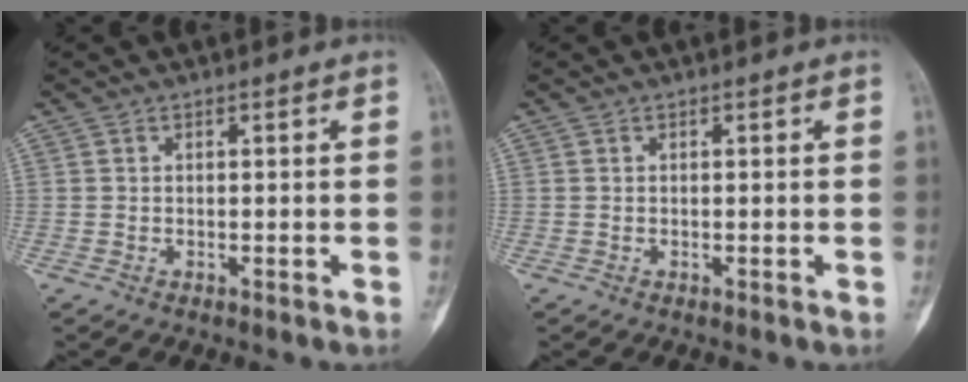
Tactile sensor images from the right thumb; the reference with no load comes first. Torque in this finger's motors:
{"motor_torque": [0.16, 0.02, -0.07, -0.03, 0.00]}